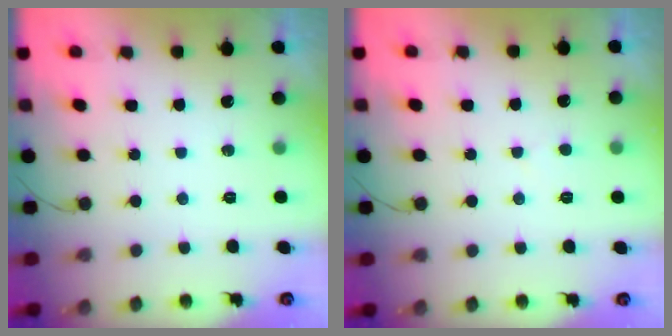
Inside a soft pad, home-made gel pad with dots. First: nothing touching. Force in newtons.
{"total": 2.7, "press": 2.7, "slide": 0.2}